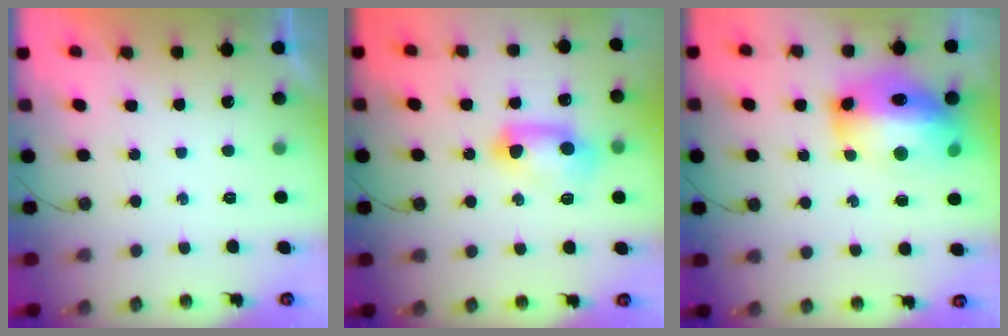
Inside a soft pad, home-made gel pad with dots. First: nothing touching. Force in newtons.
{"total": 16.3, "press": 11.7, "slide": 11.3}
{"total": 20.4, "press": 20.3, "slide": 2.3}